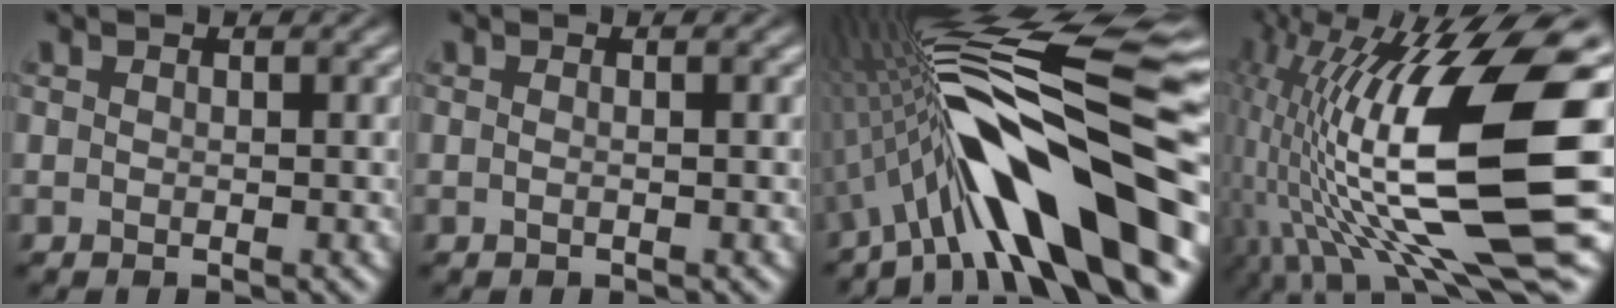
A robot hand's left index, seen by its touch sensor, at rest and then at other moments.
{"total": 1.0, "force": [0.1, 0.5, 0.9], "torque": [-0.009, -0.012, -0.011]}
{"total": 15.0, "force": [-4.7, 3.4, 13.8], "torque": [-0.218, 0.029, -0.073]}
{"total": 16.6, "force": [0.0, 5.1, 15.8], "torque": [-0.301, 0.006, 0.005]}